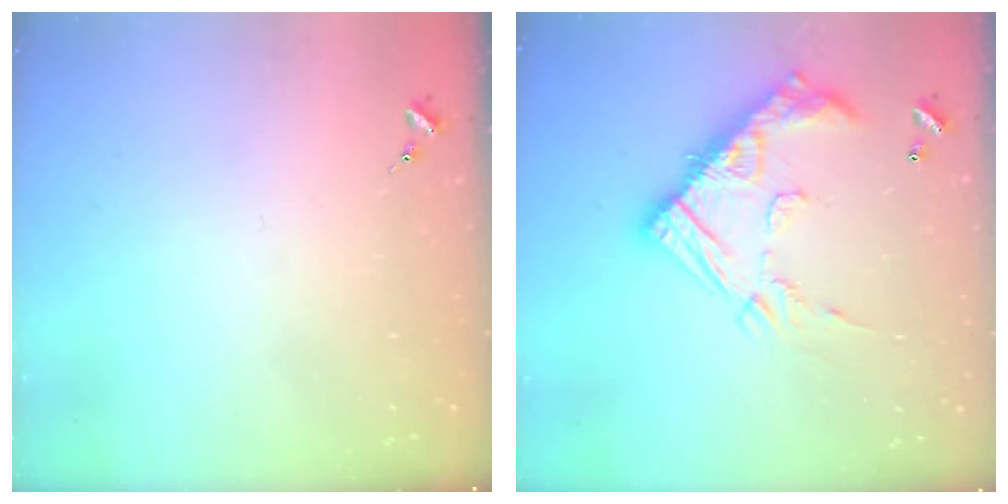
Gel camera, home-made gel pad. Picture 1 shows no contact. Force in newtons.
{"total": 20.8, "press": 20.8, "slide": 0.6}